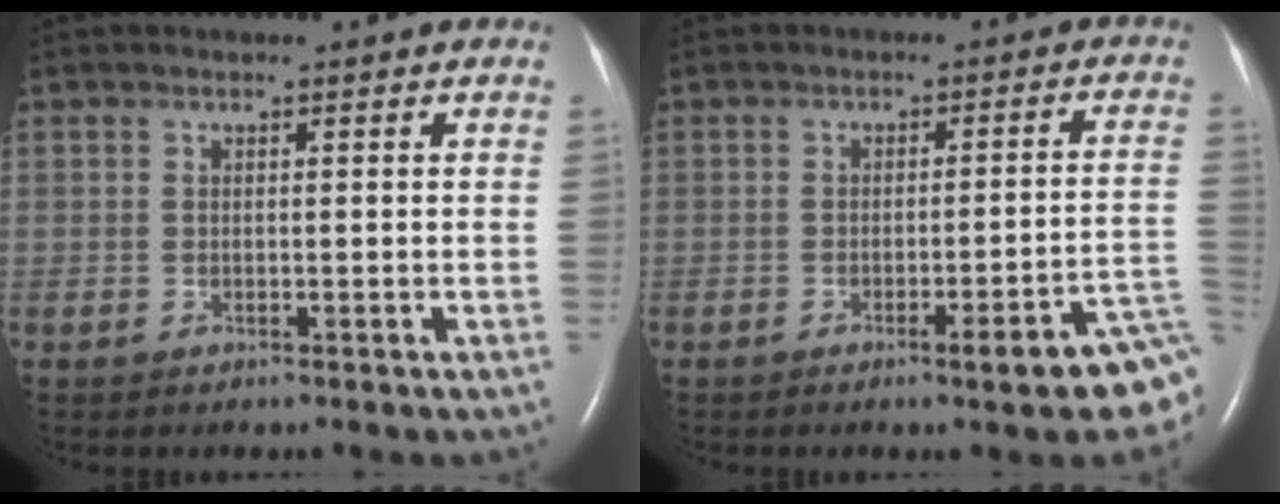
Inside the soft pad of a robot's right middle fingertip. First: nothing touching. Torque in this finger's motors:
{"motor_torque": [0.86, -0.77, 0.14, 0.05]}